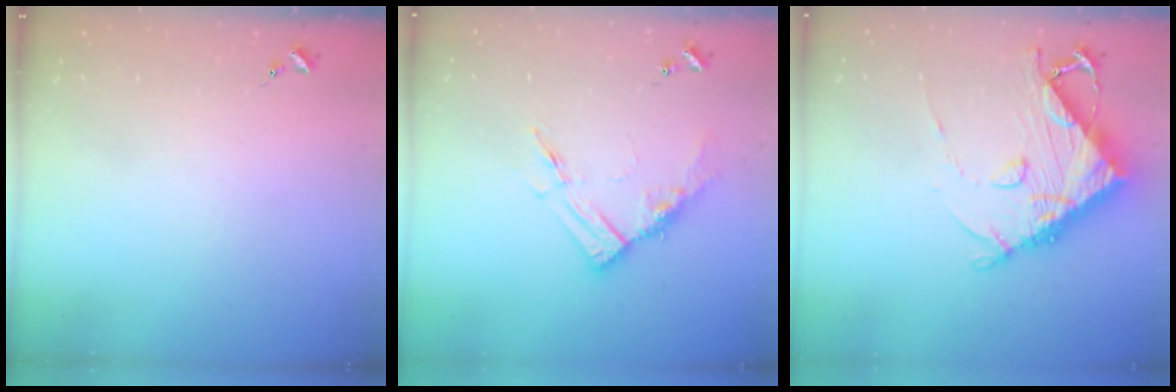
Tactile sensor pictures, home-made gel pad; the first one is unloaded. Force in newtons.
{"total": 11.9, "press": 11.9, "slide": 0.6}
{"total": 14.2, "press": 14.1, "slide": 1.7}